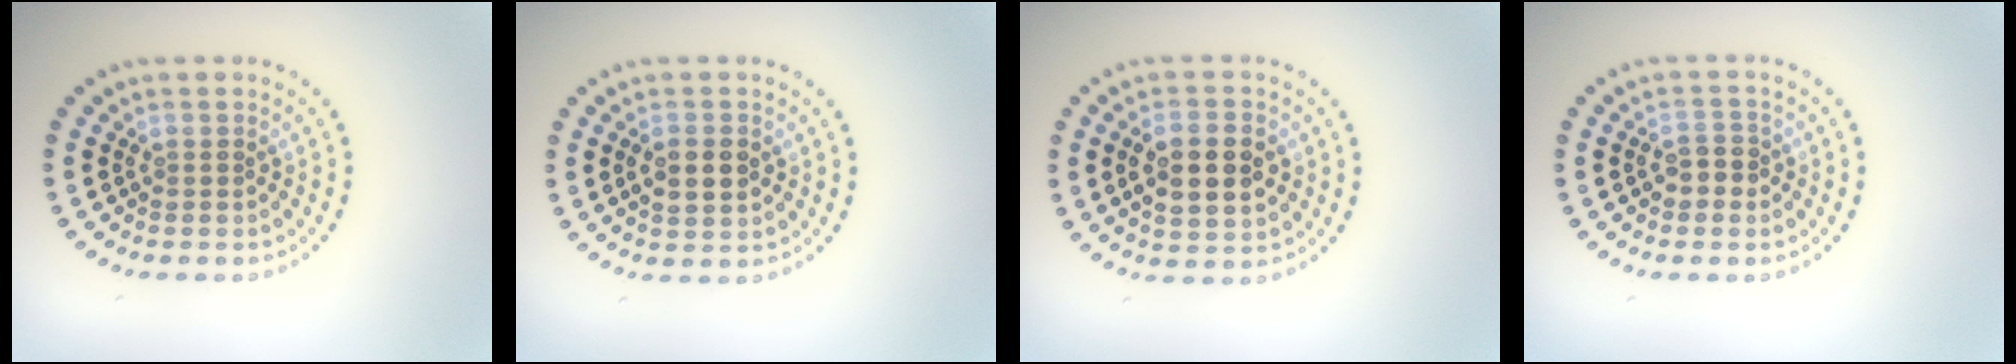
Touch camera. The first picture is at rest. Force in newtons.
{"total": 2.7, "press": 2.7, "slide": 0.3}
{"total": 5.0, "press": 5.0, "slide": 0.2}
{"total": 1.8, "press": 1.8, "slide": 0.5}